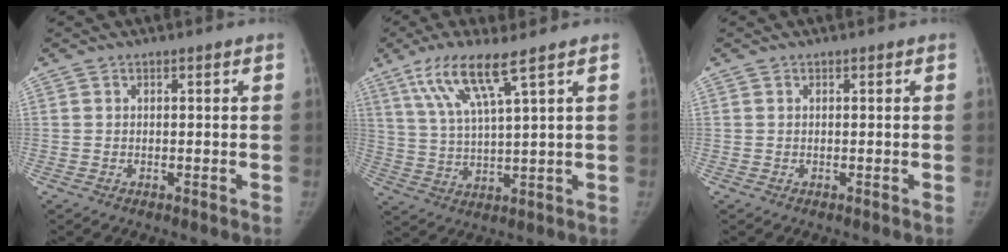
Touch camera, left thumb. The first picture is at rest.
{"total": 10.1, "force": [5.9, 0.8, 8.2], "torque": [-0.172, -0.020, 0.122]}
{"total": 0.0}